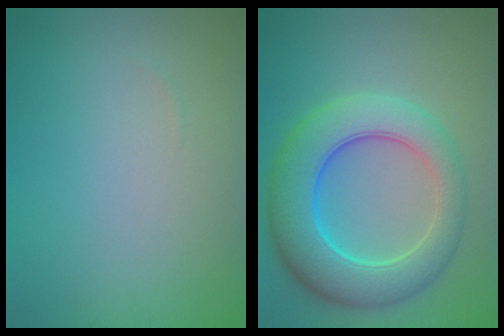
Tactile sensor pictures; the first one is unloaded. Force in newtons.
{"total": 8.8, "press": 8.8, "slide": 0.4}